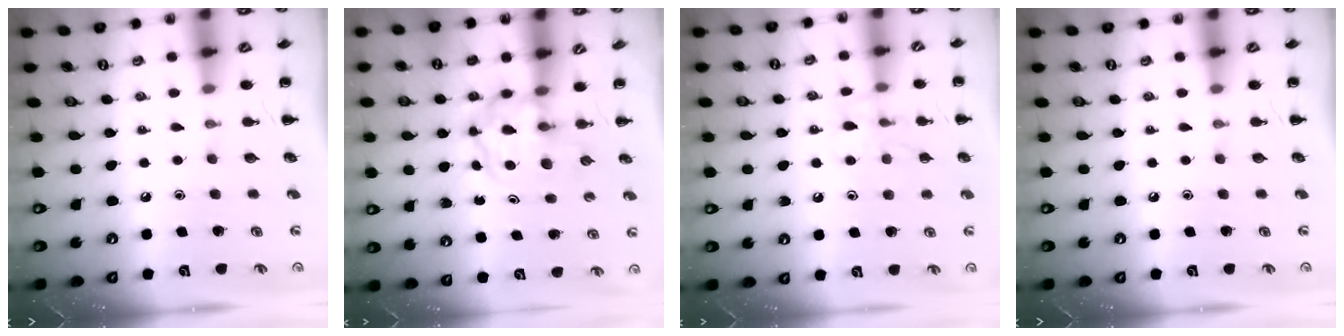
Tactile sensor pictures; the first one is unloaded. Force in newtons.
{"total": 3.8, "press": 3.7, "slide": 0.4}
{"total": 9.6, "press": 9.6, "slide": 0.6}
{"total": 0.0}